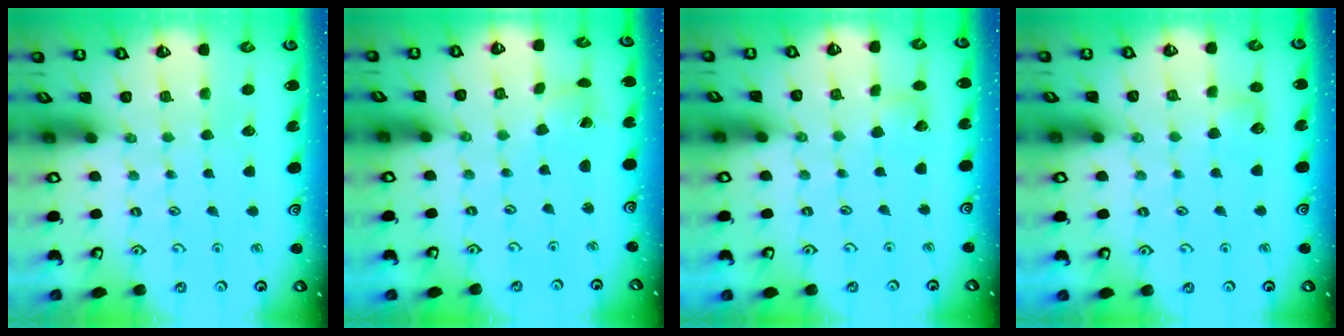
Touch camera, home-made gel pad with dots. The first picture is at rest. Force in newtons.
{"total": 1.2, "press": 1.2, "slide": 0.1}
{"total": 2.5, "press": 2.5, "slide": 0.3}
{"total": 6.5, "press": 6.4, "slide": 0.9}